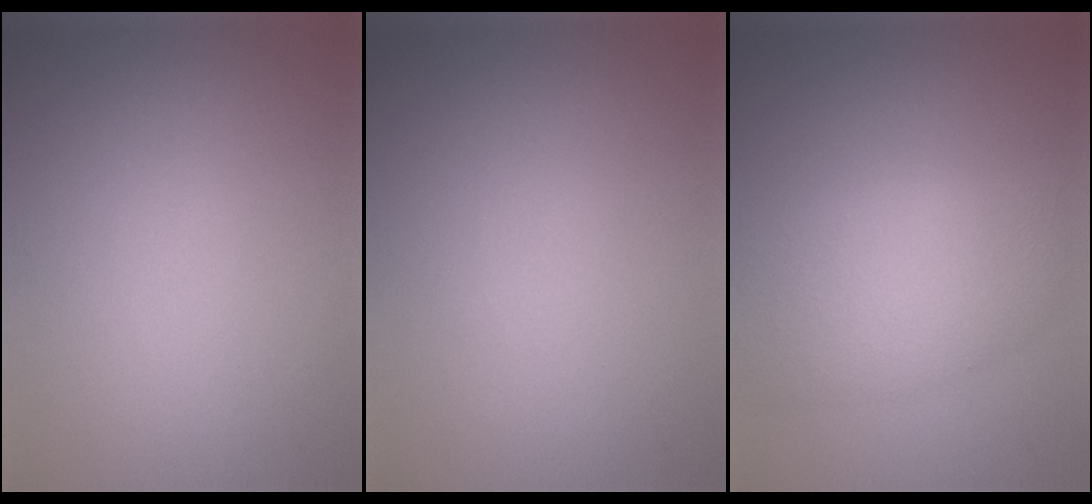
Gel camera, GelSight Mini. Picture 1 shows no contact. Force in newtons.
{"total": 0.0}
{"total": 5.5, "press": 5.5, "slide": 0.3}